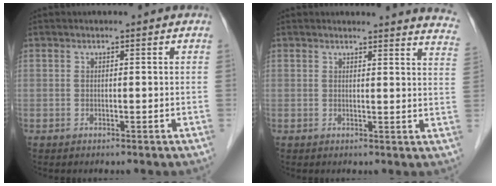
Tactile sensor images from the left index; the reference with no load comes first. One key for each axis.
{"total": 11.5, "fx": 11.3, "fy": 0.9, "fz": 1.9, "tx": 0.010, "ty": -0.073, "tz": 0.084}